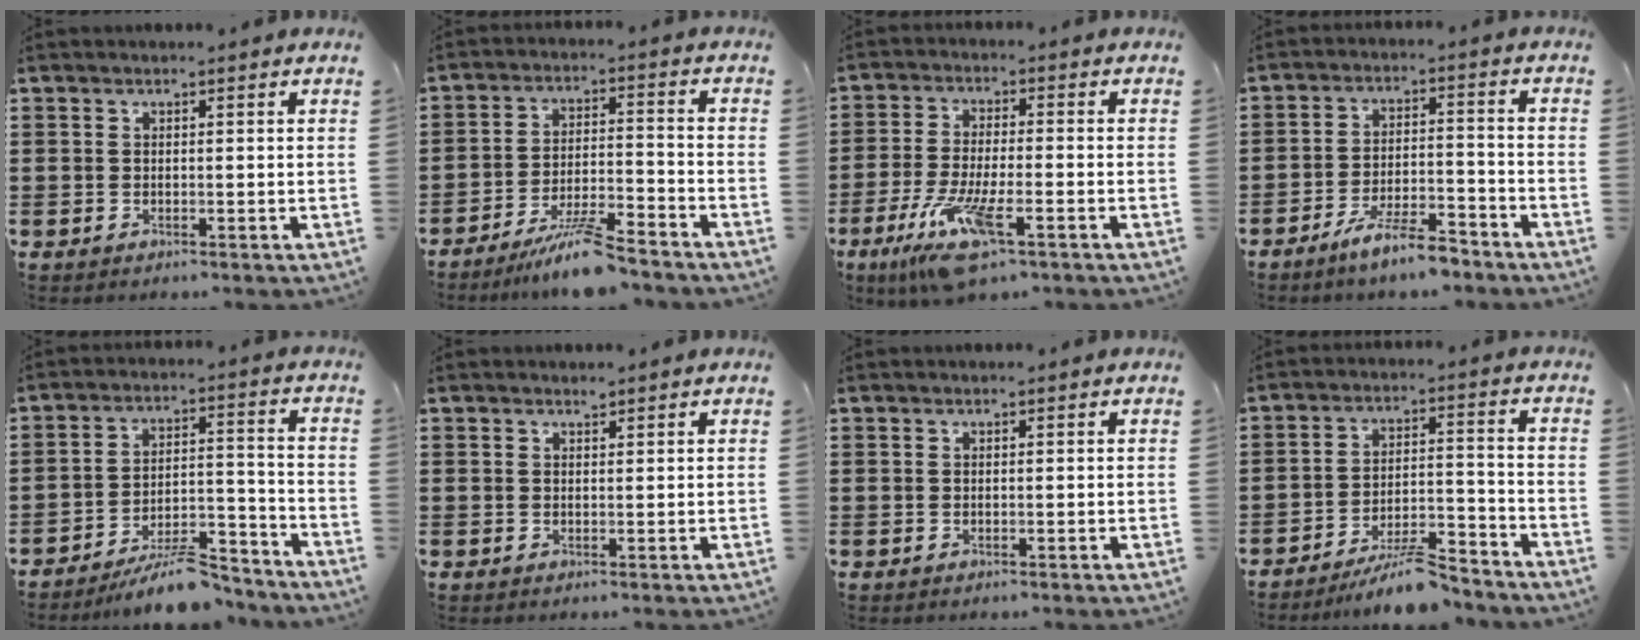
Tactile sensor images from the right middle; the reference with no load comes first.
{"total": 7.5, "force": [-6.4, 0.2, 3.8], "torque": [-0.084, -0.009, -0.124]}
{"total": 9.3, "force": [-5.3, 2.1, 7.3], "torque": [-0.158, -0.016, -0.099]}
{"total": 7.0, "force": [-5.8, 0.7, 3.9], "torque": [-0.080, -0.004, -0.108]}
{"total": 8.6, "force": [-7.6, 1.4, 3.8], "torque": [-0.054, 0.019, -0.137]}
{"total": 0.9, "force": [0.8, 0.3, 0.4], "torque": [-0.009, 0.001, 0.014]}
{"total": 0.0}
{"total": 7.6, "force": [-6.8, 0.7, 3.3], "torque": [-0.052, 0.009, -0.126]}